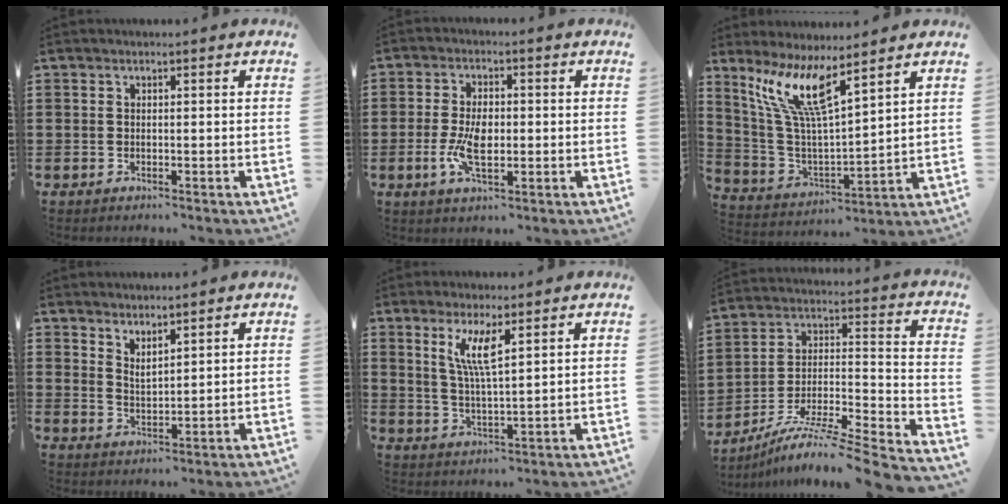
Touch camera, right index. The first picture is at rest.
{"total": 5.8, "force": [-0.8, 2.9, 4.9], "torque": [-0.109, -0.001, -0.018]}
{"total": 9.8, "force": [6.4, 1.7, 7.2], "torque": [-0.172, -0.032, 0.111]}
{"total": 2.5, "force": [2.5, 0.1, -0.1], "torque": [-0.005, -0.002, 0.049]}
{"total": 5.8, "force": [2.7, 1.0, 5.0], "torque": [-0.107, 0.001, 0.046]}
{"total": 7.6, "force": [-6.3, 0.0, 4.2], "torque": [-0.075, -0.008, -0.131]}